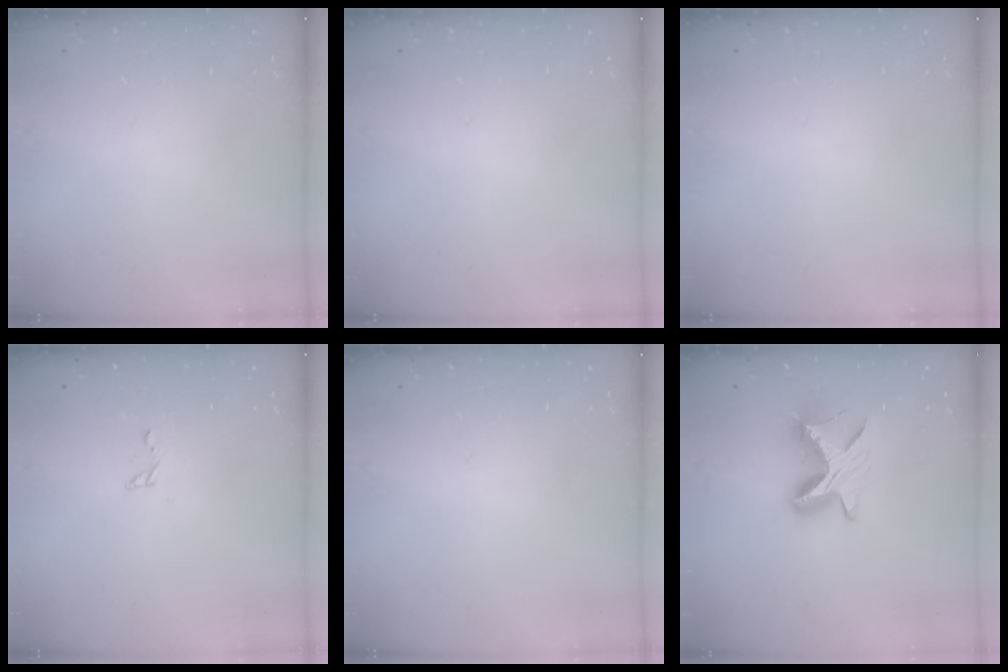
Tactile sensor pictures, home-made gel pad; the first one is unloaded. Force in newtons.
{"total": 0.0}
{"total": 0.0}
{"total": 2.5, "press": 2.5, "slide": 0.2}
{"total": 0.0}
{"total": 9.5, "press": 9.5, "slide": 0.5}